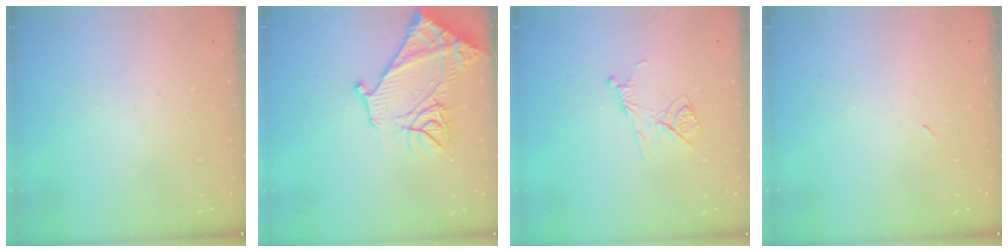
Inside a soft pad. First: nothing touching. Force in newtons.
{"total": 15.8, "press": 15.7, "slide": 1.5}
{"total": 9.2, "press": 9.2, "slide": 0.2}
{"total": 2.2, "press": 1.8, "slide": 1.2}